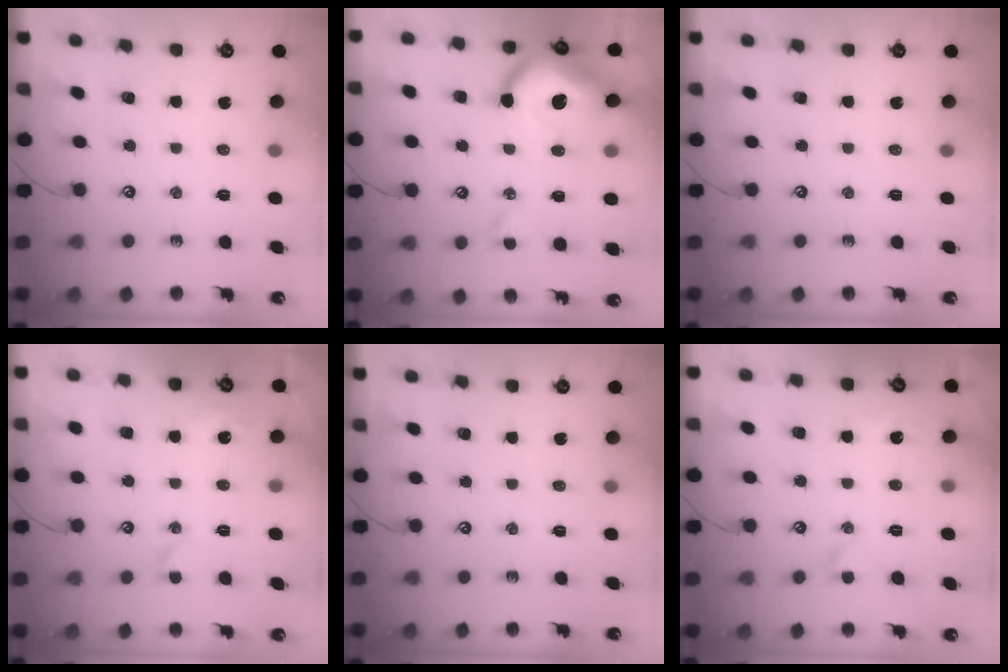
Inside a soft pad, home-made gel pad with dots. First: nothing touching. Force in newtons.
{"total": 17.1, "press": 17.0, "slide": 2.3}
{"total": 0.0}
{"total": 2.7, "press": 2.6, "slide": 0.6}
{"total": 0.0}
{"total": 1.7, "press": 1.6, "slide": 0.5}